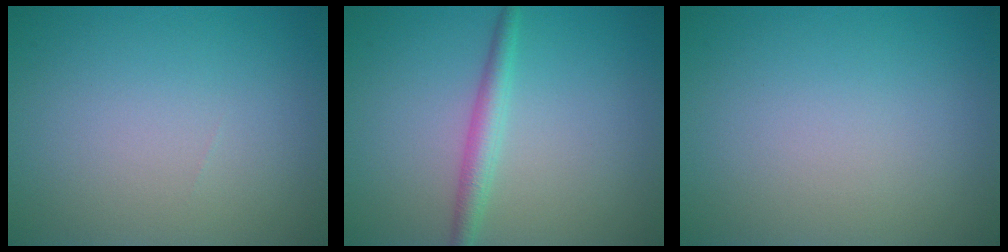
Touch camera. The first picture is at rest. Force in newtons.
{"total": 2.2, "press": 2.2, "slide": 0.1}
{"total": 0.0}